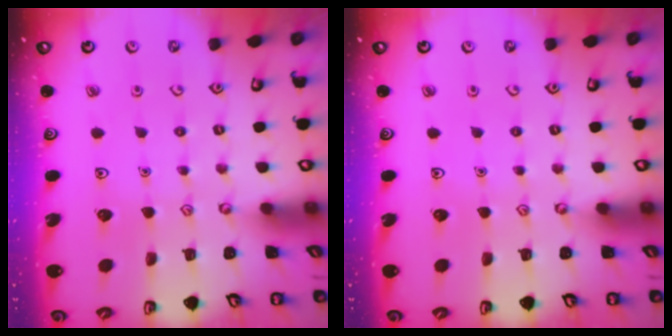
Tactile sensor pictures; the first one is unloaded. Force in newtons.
{"total": 0.0}